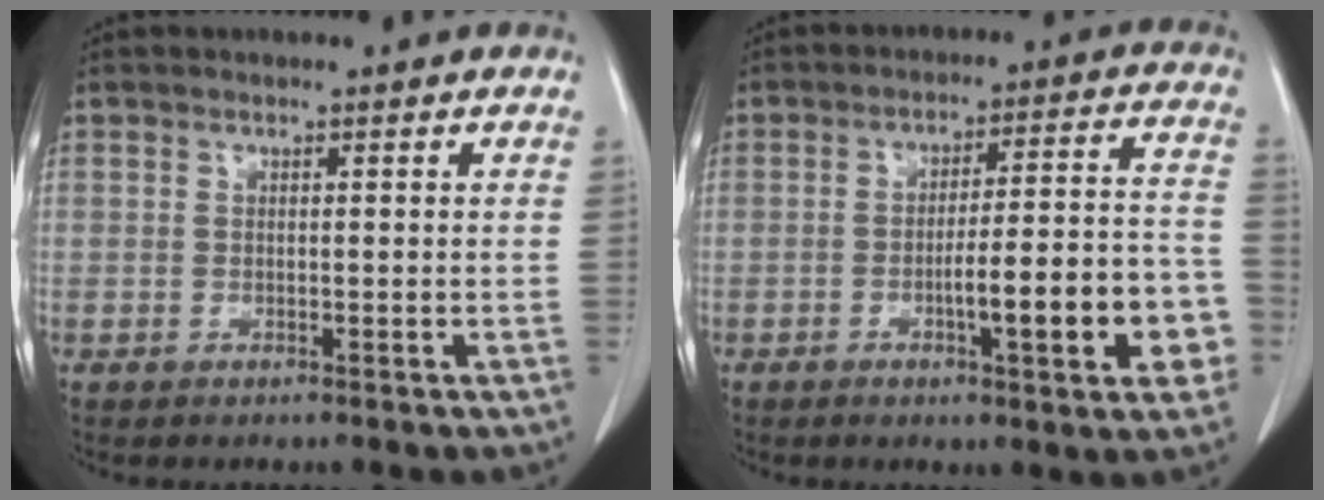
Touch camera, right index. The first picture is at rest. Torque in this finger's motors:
{"motor_torque": [1.49, -0.65, 0.39, 0.08]}